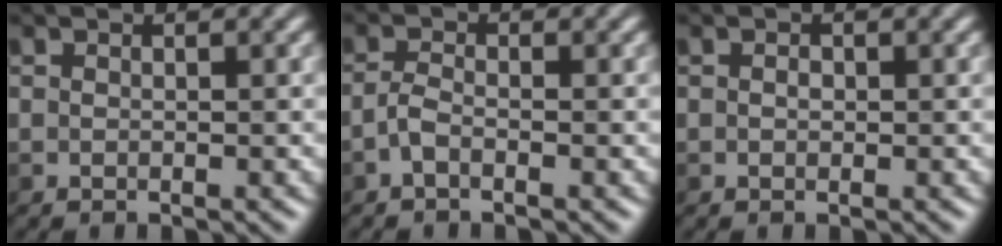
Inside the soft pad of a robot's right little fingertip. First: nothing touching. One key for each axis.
{"total": 1.3, "fx": -0.9, "fy": 0.4, "fz": 0.9, "tx": -0.021, "ty": 0.007, "tz": -0.021}
{"total": 1.3, "fx": 0.5, "fy": 1.0, "fz": 0.8, "tx": -0.004, "ty": 0.010, "tz": -0.006}